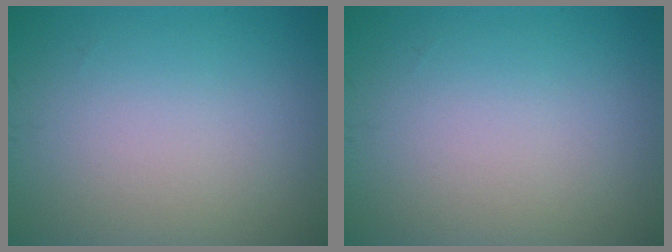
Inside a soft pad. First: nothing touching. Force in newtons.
{"total": 0.0}